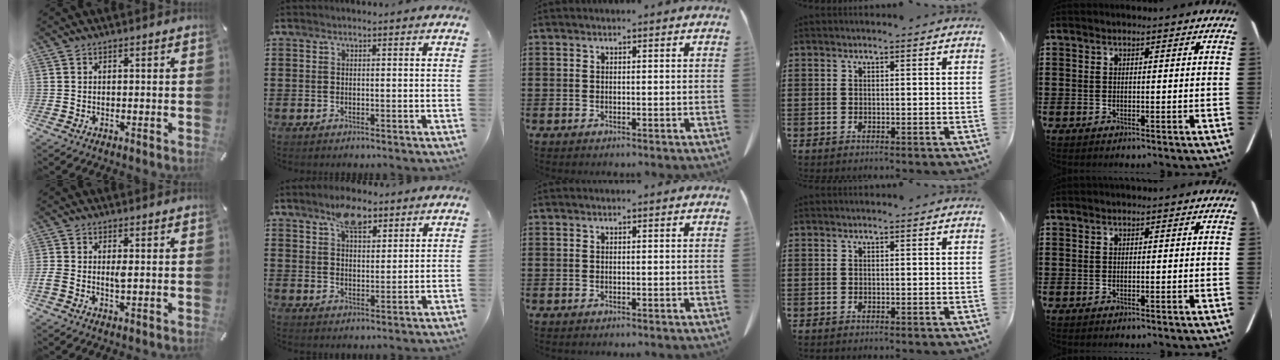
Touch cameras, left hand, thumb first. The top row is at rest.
{"thumb": {"total": 2.7, "force": [-0.1, 1.4, 2.3], "torque": [-0.045, 0.001, -0.002]}, "index": {"total": 6.6, "force": [4.3, 3.1, 4.0], "torque": [-0.065, 0.002, 0.075]}}